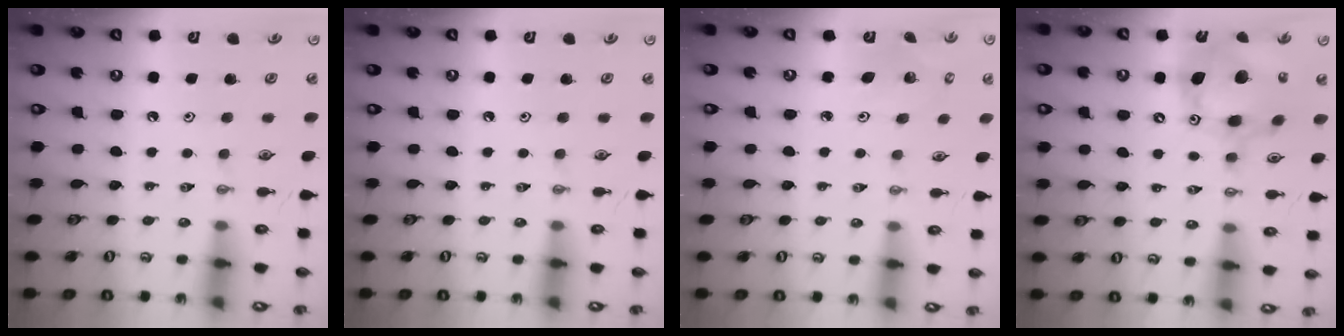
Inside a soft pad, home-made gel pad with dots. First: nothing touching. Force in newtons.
{"total": 0.0}
{"total": 3.6, "press": 3.6, "slide": 0.4}
{"total": 15.0, "press": 14.9, "slide": 1.3}